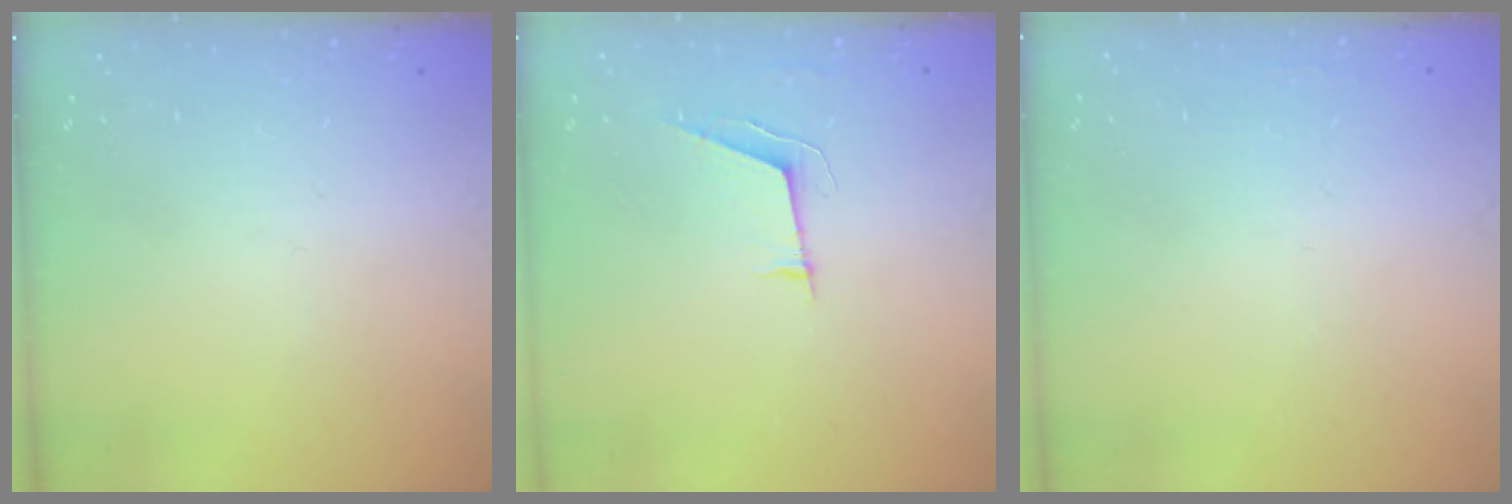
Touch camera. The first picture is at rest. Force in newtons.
{"total": 5.4, "press": 4.9, "slide": 2.4}
{"total": 1.8, "press": 1.7, "slide": 0.4}